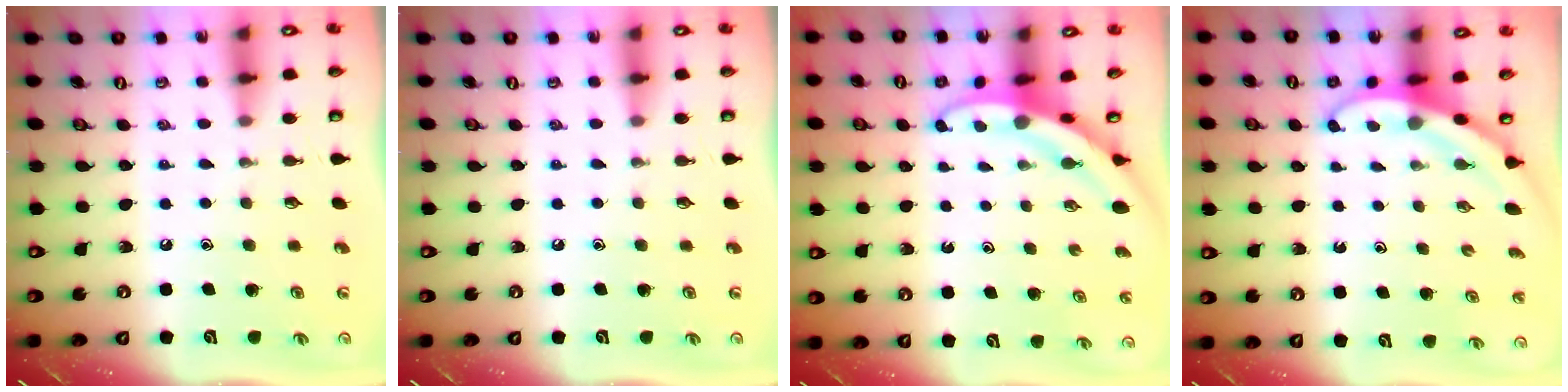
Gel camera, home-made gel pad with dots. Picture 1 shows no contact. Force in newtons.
{"total": 0.0}
{"total": 3.2, "press": 3.2, "slide": 0.3}
{"total": 3.2, "press": 3.2, "slide": 0.1}